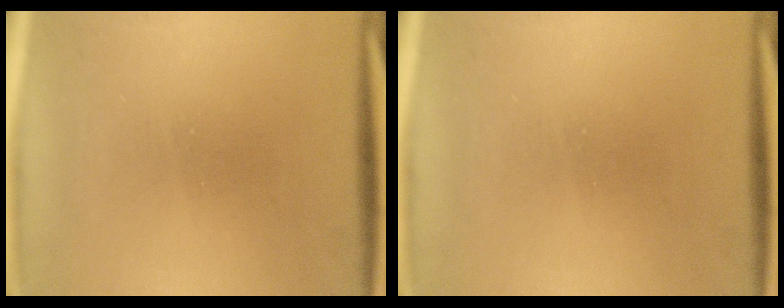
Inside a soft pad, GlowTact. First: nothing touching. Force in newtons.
{"total": 0.0}